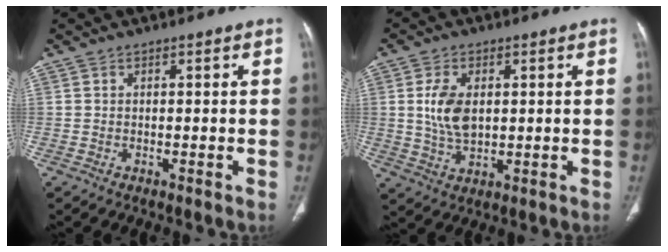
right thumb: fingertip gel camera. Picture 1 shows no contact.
{"total": 7.6, "force": [1.2, 4.5, 6.0], "torque": [-0.112, -0.007, 0.028]}